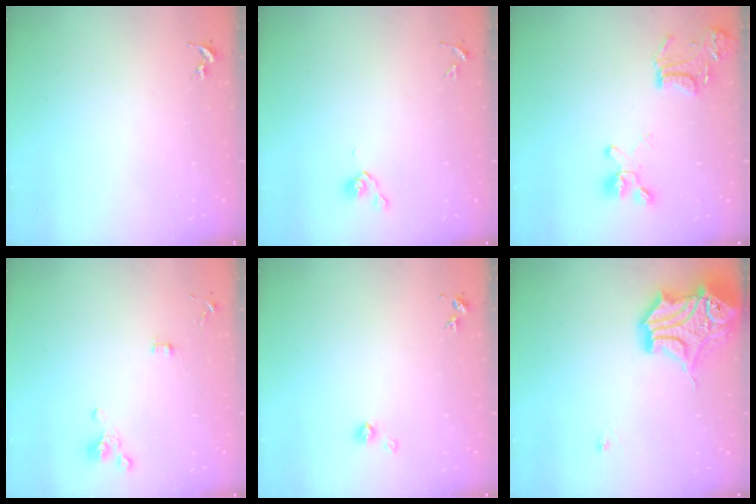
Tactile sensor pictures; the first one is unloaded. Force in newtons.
{"total": 3.5, "press": 3.4, "slide": 0.9}
{"total": 15.8, "press": 15.7, "slide": 1.9}
{"total": 4.4, "press": 4.0, "slide": 1.8}
{"total": 4.9, "press": 4.9, "slide": 0.5}
{"total": 19.9, "press": 19.7, "slide": 3.3}